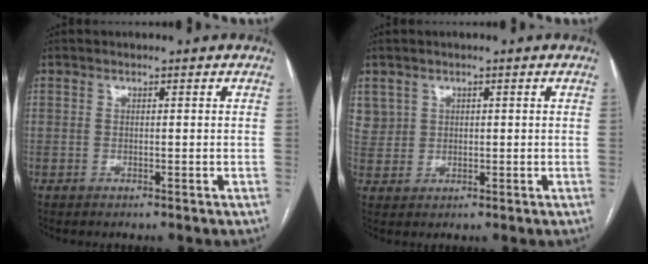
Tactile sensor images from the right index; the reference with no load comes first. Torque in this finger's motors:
{"motor_torque": [-0.07, 0.04, -0.02, 0.00]}